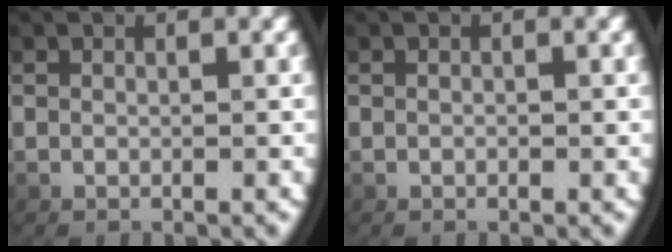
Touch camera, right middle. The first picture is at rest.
{"total": 0.0}